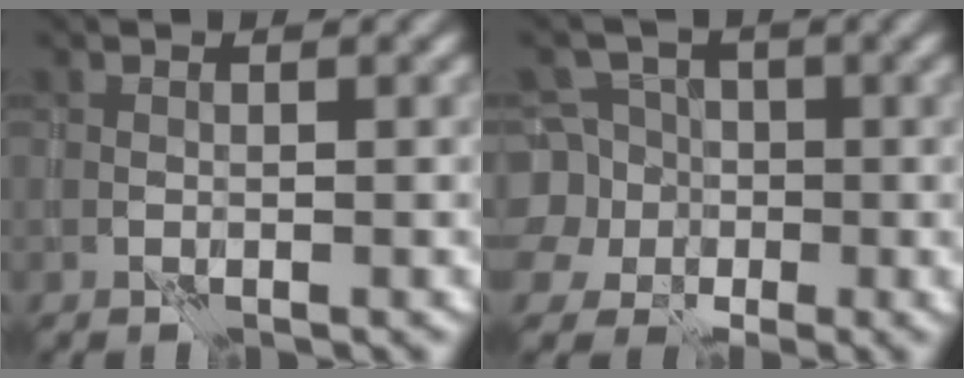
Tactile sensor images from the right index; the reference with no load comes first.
{"total": 6.8, "force": [-0.4, 6.5, 2.0], "torque": [-0.044, 0.020, -0.046]}